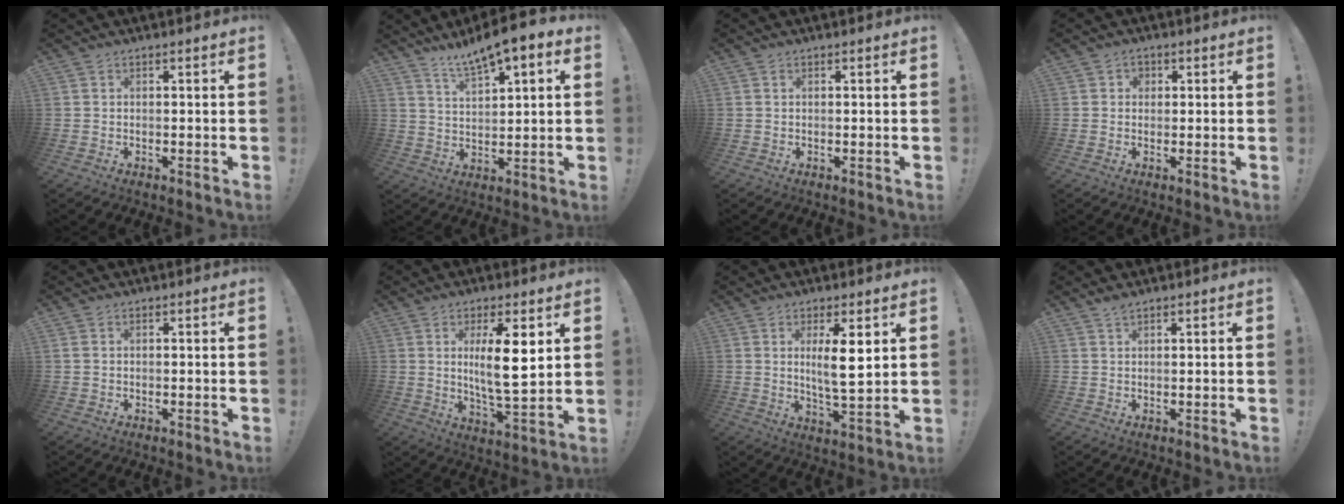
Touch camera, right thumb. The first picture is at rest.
{"total": 9.0, "force": [6.7, 2.0, 5.6], "torque": [-0.098, -0.040, 0.116]}
{"total": 0.0}
{"total": 2.1, "force": [0.3, 2.0, 0.7], "torque": [-0.008, 0.000, 0.005]}
{"total": 0.8, "force": [0.3, 0.6, 0.5], "torque": [-0.014, 0.006, 0.007]}
{"total": 12.2, "force": [2.7, 2.8, 11.6], "torque": [-0.208, -0.016, 0.037]}
{"total": 8.7, "force": [2.5, 1.6, 8.1], "torque": [-0.144, -0.012, 0.037]}
{"total": 1.6, "force": [1.3, 0.3, 0.8], "torque": [-0.013, -0.004, 0.023]}